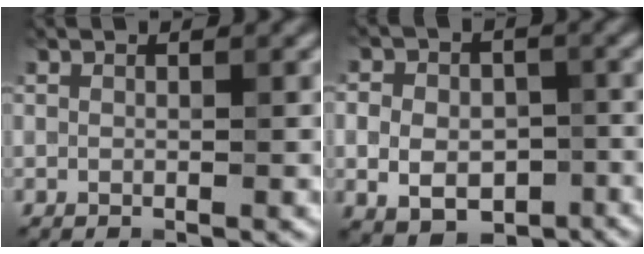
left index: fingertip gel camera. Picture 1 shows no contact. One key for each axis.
{"total": 6.8, "fx": -1.5, "fy": 5.3, "fz": 4.0, "tx": -0.052, "ty": -0.015, "tz": -0.026}